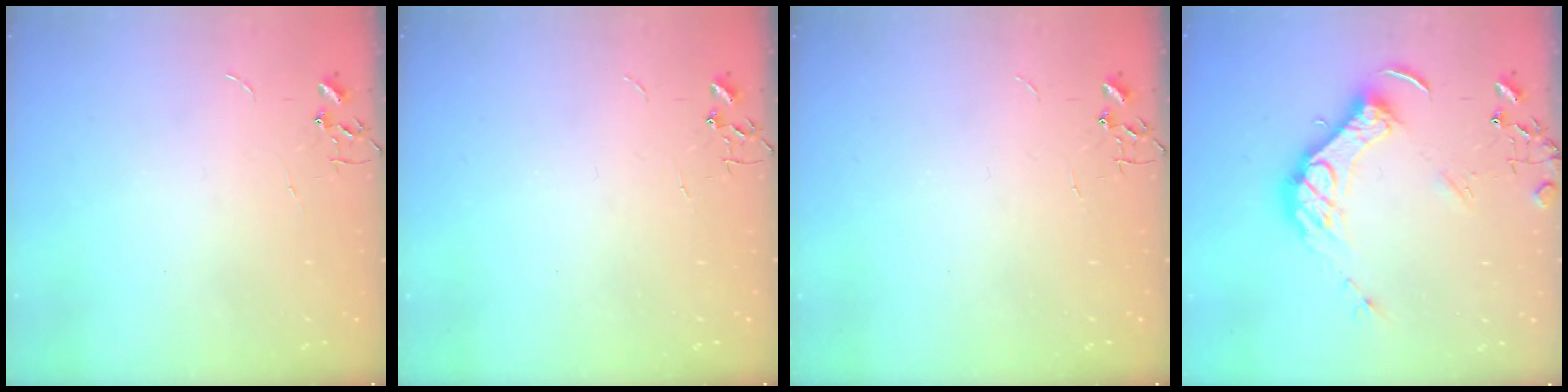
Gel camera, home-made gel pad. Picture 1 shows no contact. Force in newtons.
{"total": 0.0}
{"total": 0.0}
{"total": 15.5, "press": 15.4, "slide": 2.0}